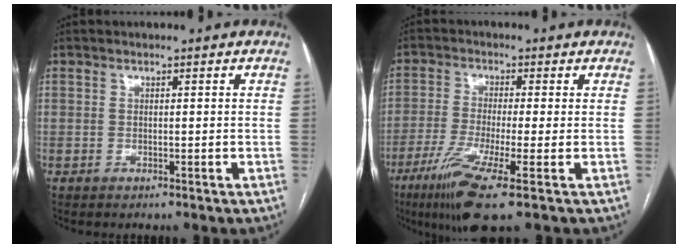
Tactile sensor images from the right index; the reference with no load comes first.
{"total": 10.1, "force": [-4.9, 0.0, 8.8], "torque": [-0.172, -0.032, -0.089]}